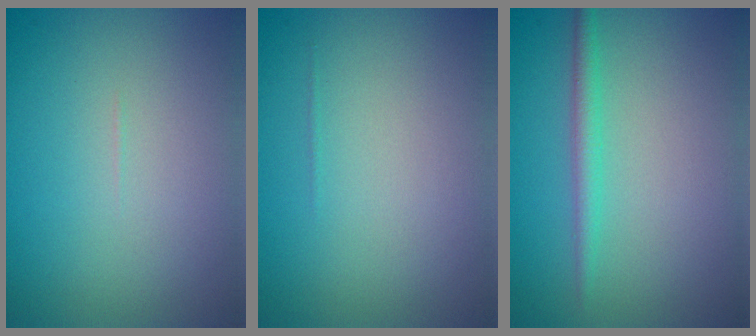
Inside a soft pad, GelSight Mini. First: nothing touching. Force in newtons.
{"total": 0.0}
{"total": 1.9, "press": 1.9, "slide": 0.0}